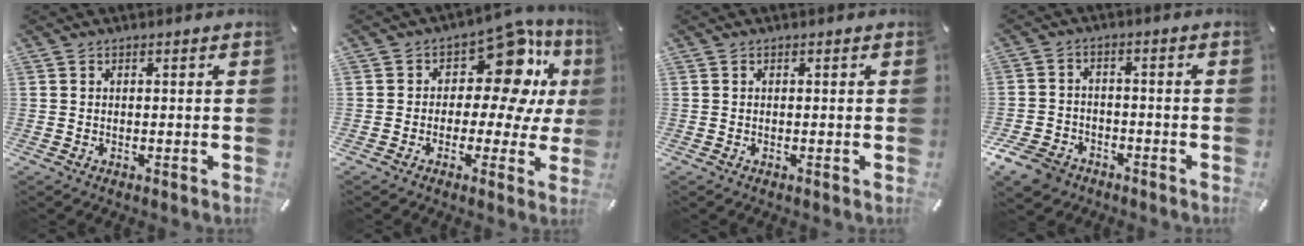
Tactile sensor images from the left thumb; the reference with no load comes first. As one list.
[{"total": 15.7, "force": [6.4, 9.0, 11.2], "torque": [-0.173, -0.049, 0.108]}, {"total": 0.0}, {"total": 7.4, "force": [-5.3, 4.7, 2.3], "torque": [-0.056, 0.028, -0.105]}]